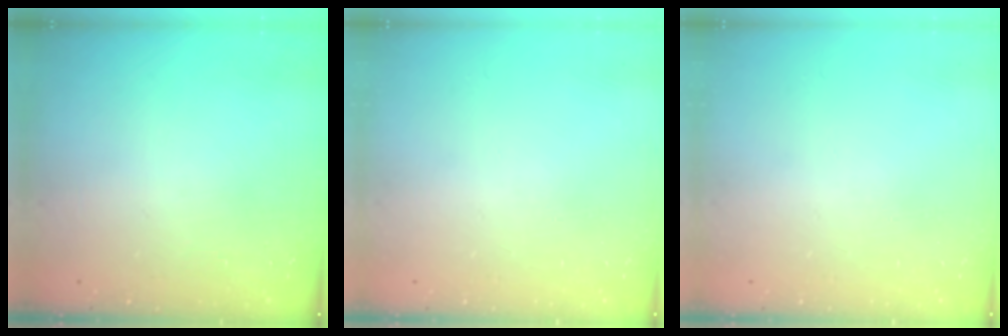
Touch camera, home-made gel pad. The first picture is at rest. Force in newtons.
{"total": 0.0}
{"total": 0.0}